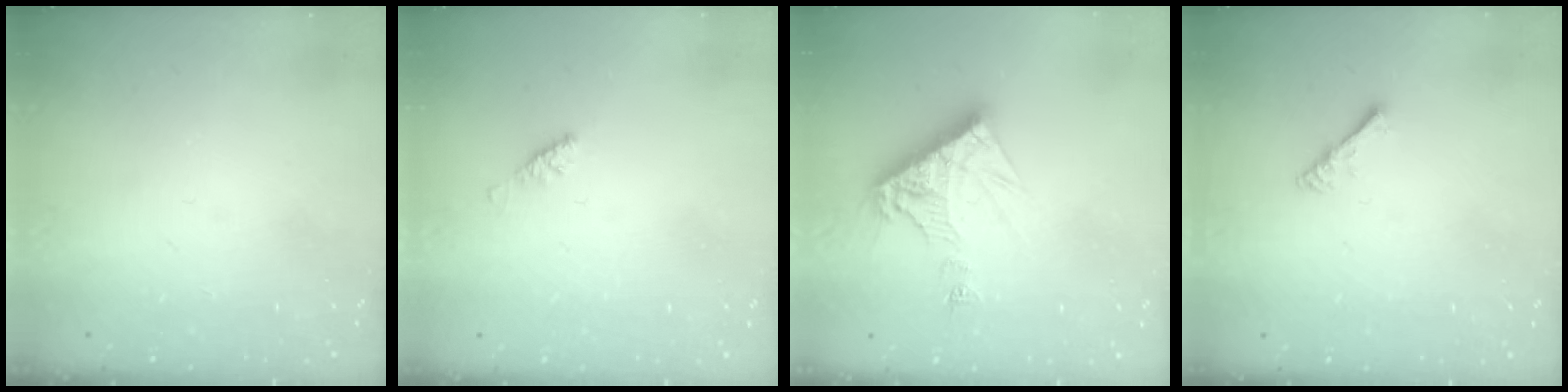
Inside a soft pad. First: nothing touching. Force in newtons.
{"total": 2.9, "press": 2.8, "slide": 0.6}
{"total": 11.0, "press": 11.0, "slide": 0.9}
{"total": 3.4, "press": 3.4, "slide": 0.6}